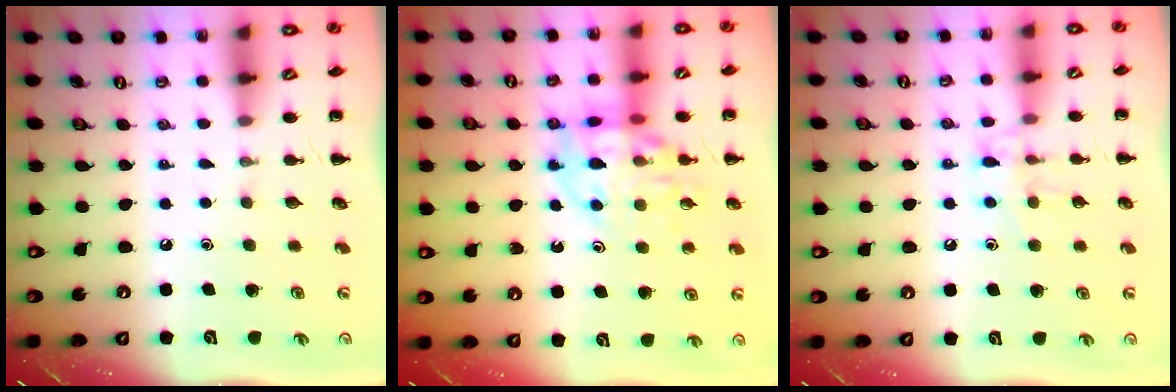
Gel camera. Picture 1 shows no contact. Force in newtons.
{"total": 12.7, "press": 12.5, "slide": 2.3}
{"total": 8.7, "press": 8.6, "slide": 1.2}